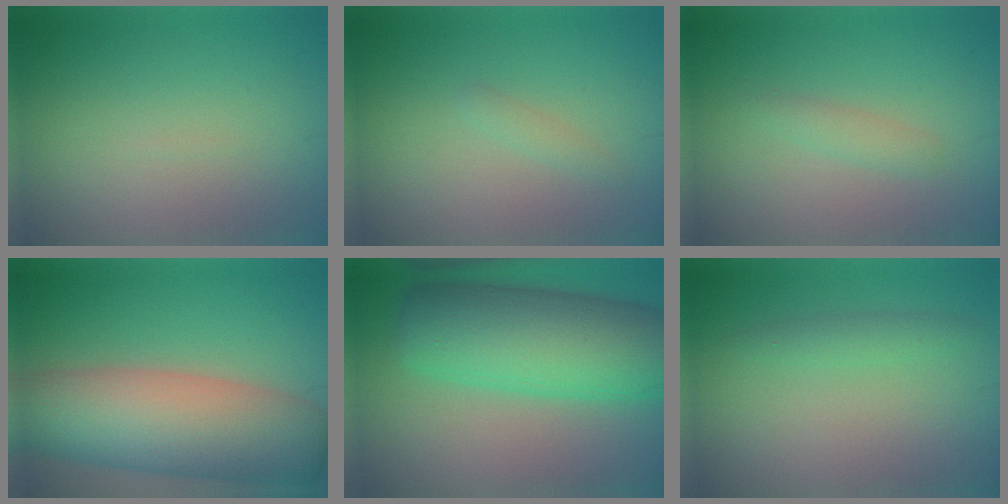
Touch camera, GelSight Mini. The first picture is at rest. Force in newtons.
{"total": 0.9, "press": 0.9, "slide": 0.0}
{"total": 1.4, "press": 1.4, "slide": 0.1}
{"total": 12.1, "press": 12.1, "slide": 0.6}
{"total": 11.9, "press": 11.9, "slide": 0.3}
{"total": 1.4, "press": 1.4, "slide": 0.1}